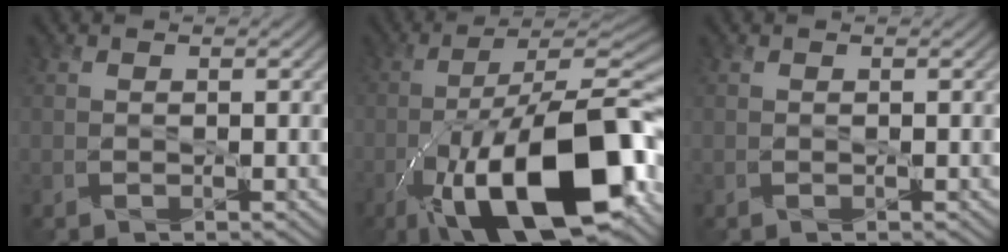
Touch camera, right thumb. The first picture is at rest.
{"total": 21.2, "force": [-9.3, 8.2, 17.2], "torque": [-0.283, -0.008, -0.161]}
{"total": 0.0}